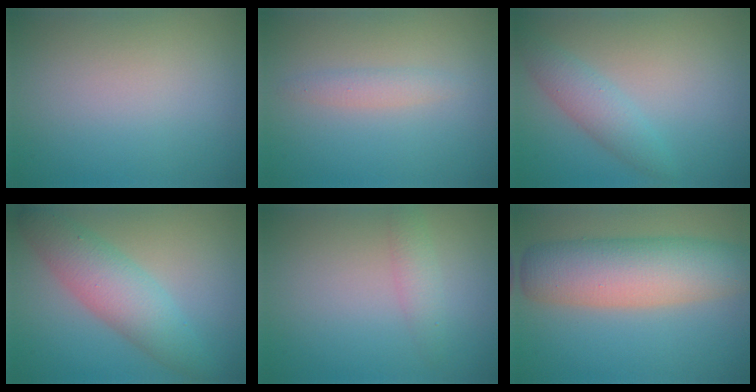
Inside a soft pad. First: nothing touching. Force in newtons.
{"total": 1.4, "press": 1.4, "slide": 0.0}
{"total": 2.6, "press": 2.6, "slide": 0.0}
{"total": 5.0, "press": 5.0, "slide": 0.1}
{"total": 1.6, "press": 1.6, "slide": 0.0}
{"total": 7.8, "press": 7.8, "slide": 0.1}